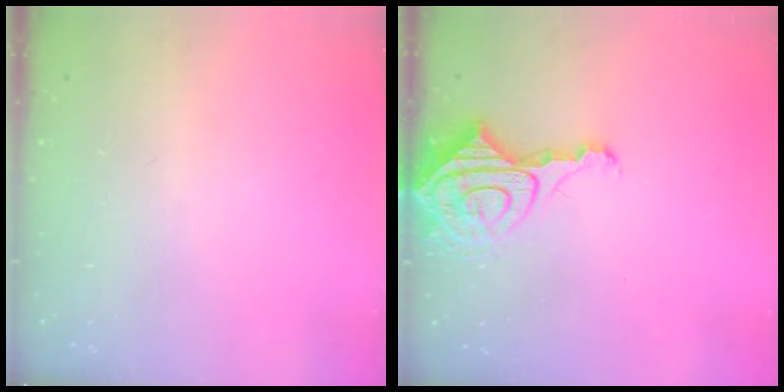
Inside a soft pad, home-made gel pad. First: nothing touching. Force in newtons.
{"total": 11.2, "press": 11.2, "slide": 1.3}